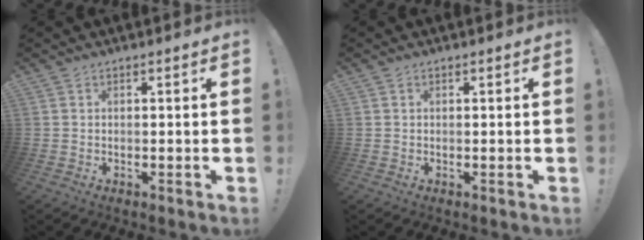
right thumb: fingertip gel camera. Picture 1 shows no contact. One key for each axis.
{"total": 0.0}